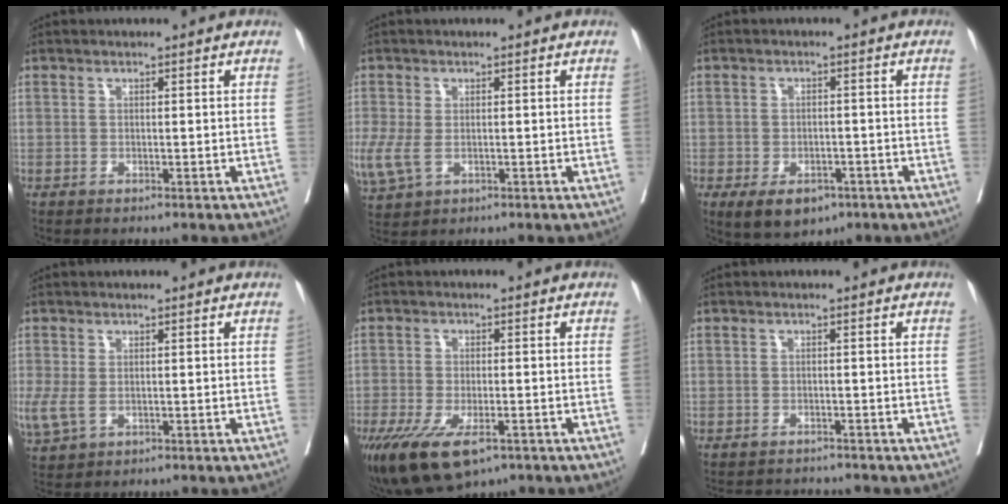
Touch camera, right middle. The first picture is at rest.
{"total": 8.1, "force": [-2.0, 5.2, 5.9], "torque": [-0.166, -0.018, -0.029]}
{"total": 6.9, "force": [-4.1, 4.0, 3.9], "torque": [-0.057, -0.002, -0.057]}
{"total": 5.0, "force": [-0.8, 3.1, 3.9], "torque": [-0.104, -0.014, -0.005]}
{"total": 11.1, "force": [-6.7, 4.3, 7.8], "torque": [-0.143, -0.020, -0.107]}
{"total": 4.5, "force": [-4.5, 0.4, 0.4], "torque": [0.003, -0.006, -0.063]}